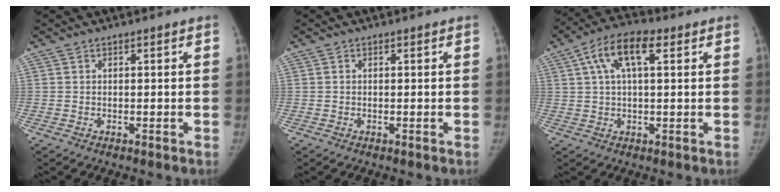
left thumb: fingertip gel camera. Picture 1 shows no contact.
{"total": 0.0}
{"total": 9.5, "force": [3.5, 3.9, 7.9], "torque": [-0.148, 0.022, 0.059]}